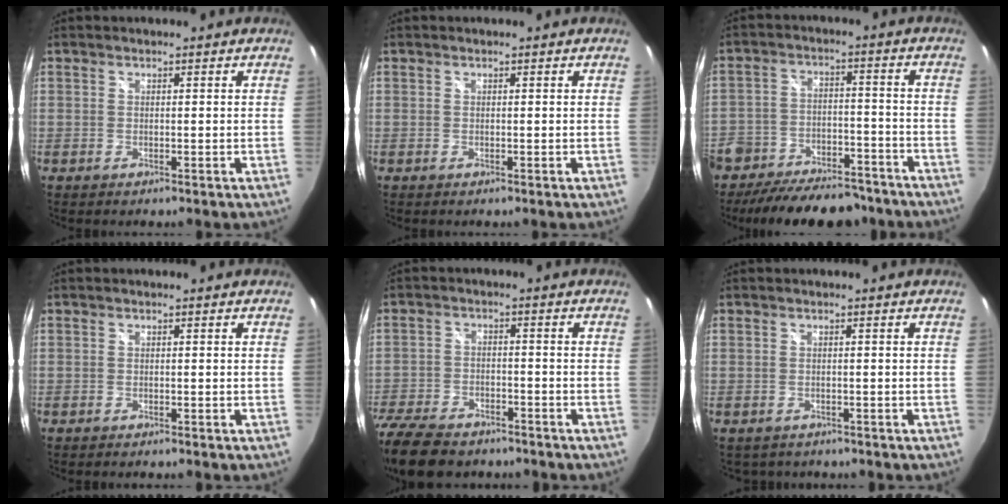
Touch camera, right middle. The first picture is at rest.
{"total": 0.0}
{"total": 19.8, "force": [-15.4, 9.3, 8.2], "torque": [-0.190, 0.005, -0.212]}
{"total": 0.8, "force": [-0.7, 0.1, 0.2], "torque": [-0.005, -0.006, -0.014]}
{"total": 16.1, "force": [-12.4, 7.4, 7.2], "torque": [-0.195, -0.030, -0.214]}
{"total": 2.3, "force": [-1.7, 1.5, 0.4], "torque": [-0.013, -0.008, -0.022]}